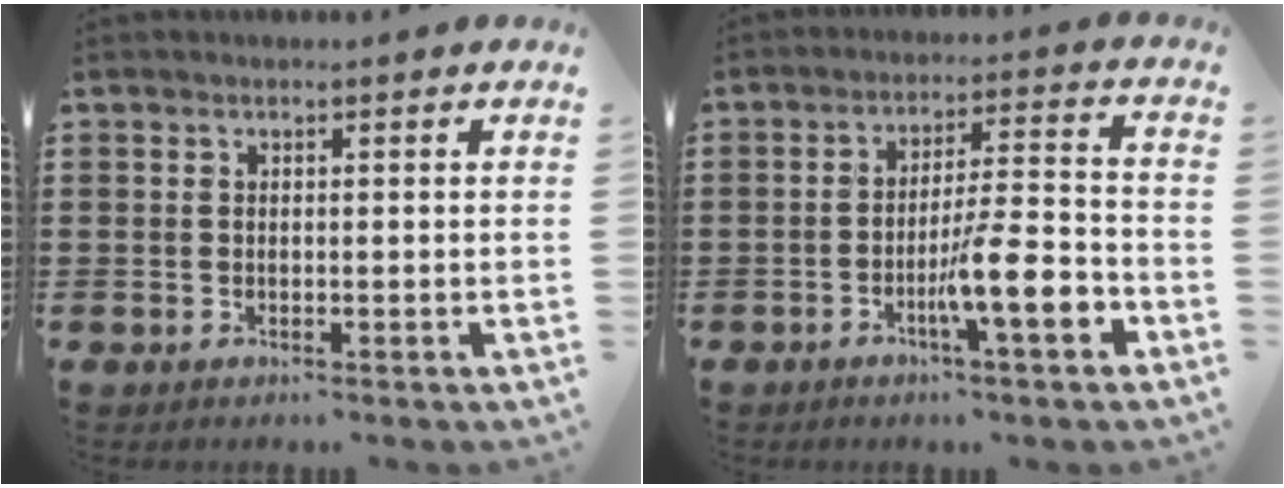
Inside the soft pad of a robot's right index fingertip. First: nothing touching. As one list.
[{"total": 9.8, "force": [-4.2, 1.4, 8.7], "torque": [-0.145, 0.005, -0.070]}]